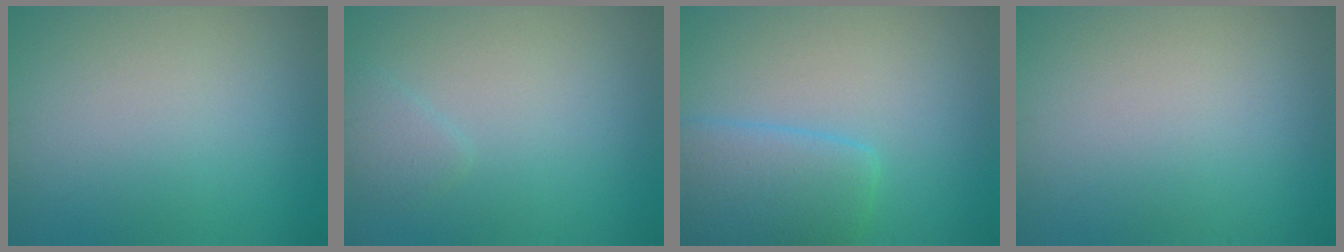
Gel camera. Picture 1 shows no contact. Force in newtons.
{"total": 1.3, "press": 1.2, "slide": 0.2}
{"total": 5.1, "press": 5.1, "slide": 0.2}
{"total": 0.0}